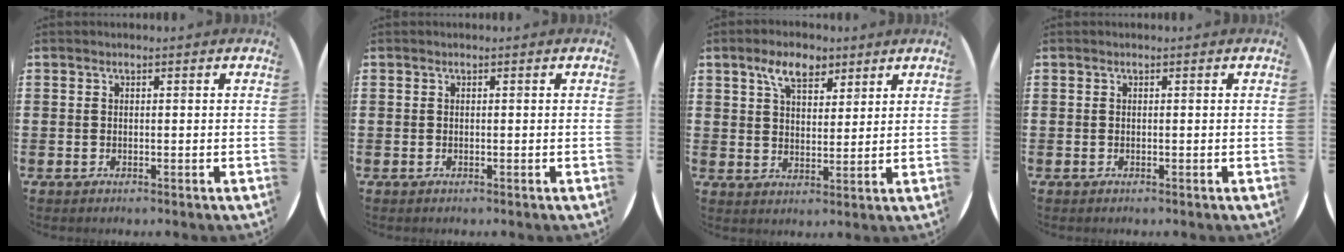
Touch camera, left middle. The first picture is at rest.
{"total": 0.0}
{"total": 6.2, "force": [4.2, 3.1, 3.4], "torque": [-0.063, 0.001, 0.074]}
{"total": 0.0}